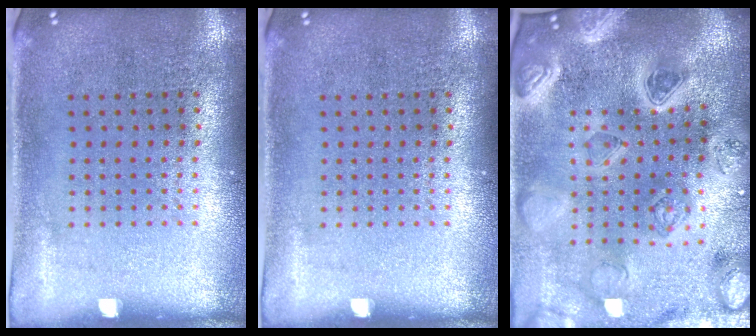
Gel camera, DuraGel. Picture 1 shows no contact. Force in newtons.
{"total": 0.0}
{"total": 5.1, "press": 4.4, "slide": 2.6}